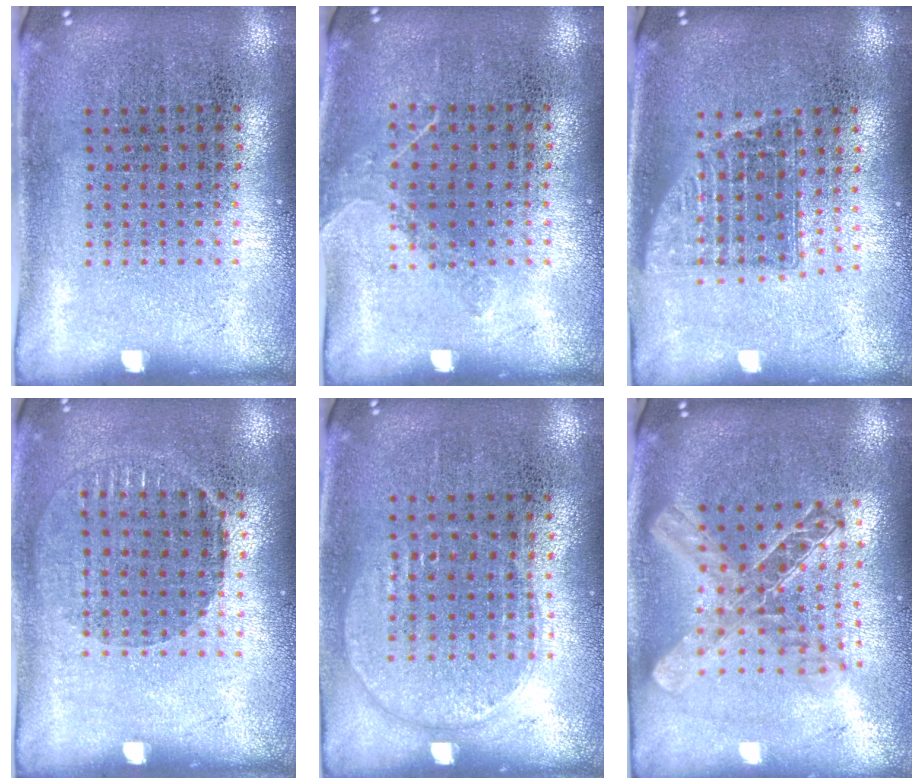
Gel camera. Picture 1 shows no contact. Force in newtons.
{"total": 1.0, "press": 0.9, "slide": 0.5}
{"total": 1.4, "press": 1.1, "slide": 0.9}
{"total": 1.0, "press": 0.9, "slide": 0.4}
{"total": 0.9, "press": 0.8, "slide": 0.4}
{"total": 1.9, "press": 1.6, "slide": 1.0}